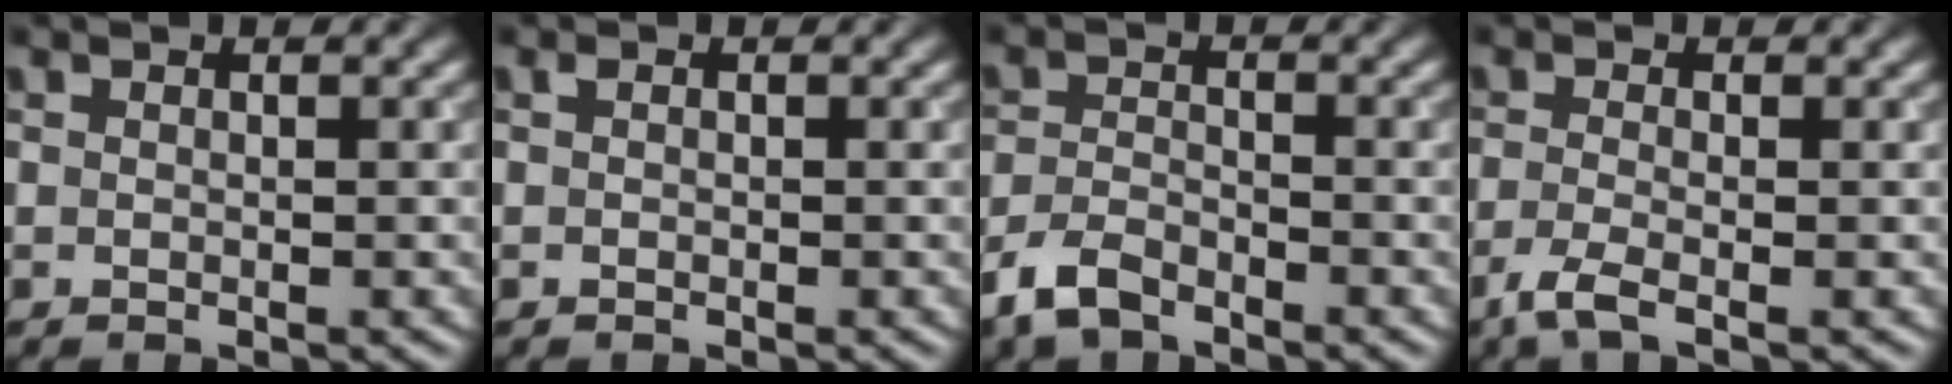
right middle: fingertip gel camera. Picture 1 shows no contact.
{"total": 0.0}
{"total": 3.1, "force": [-2.6, 1.1, 1.3], "torque": [-0.032, -0.004, -0.062]}
{"total": 3.0, "force": [-1.6, 0.8, 2.4], "torque": [-0.048, -0.011, -0.043]}